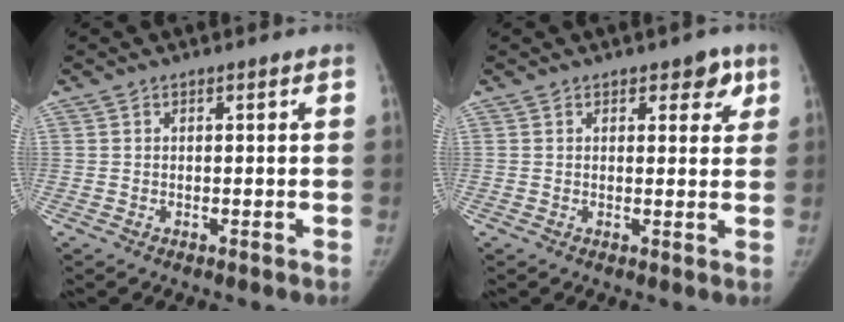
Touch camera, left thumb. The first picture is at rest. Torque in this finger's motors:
{"motor_torque": [0.00, 0.01, 0.02, 0.18, -0.02]}